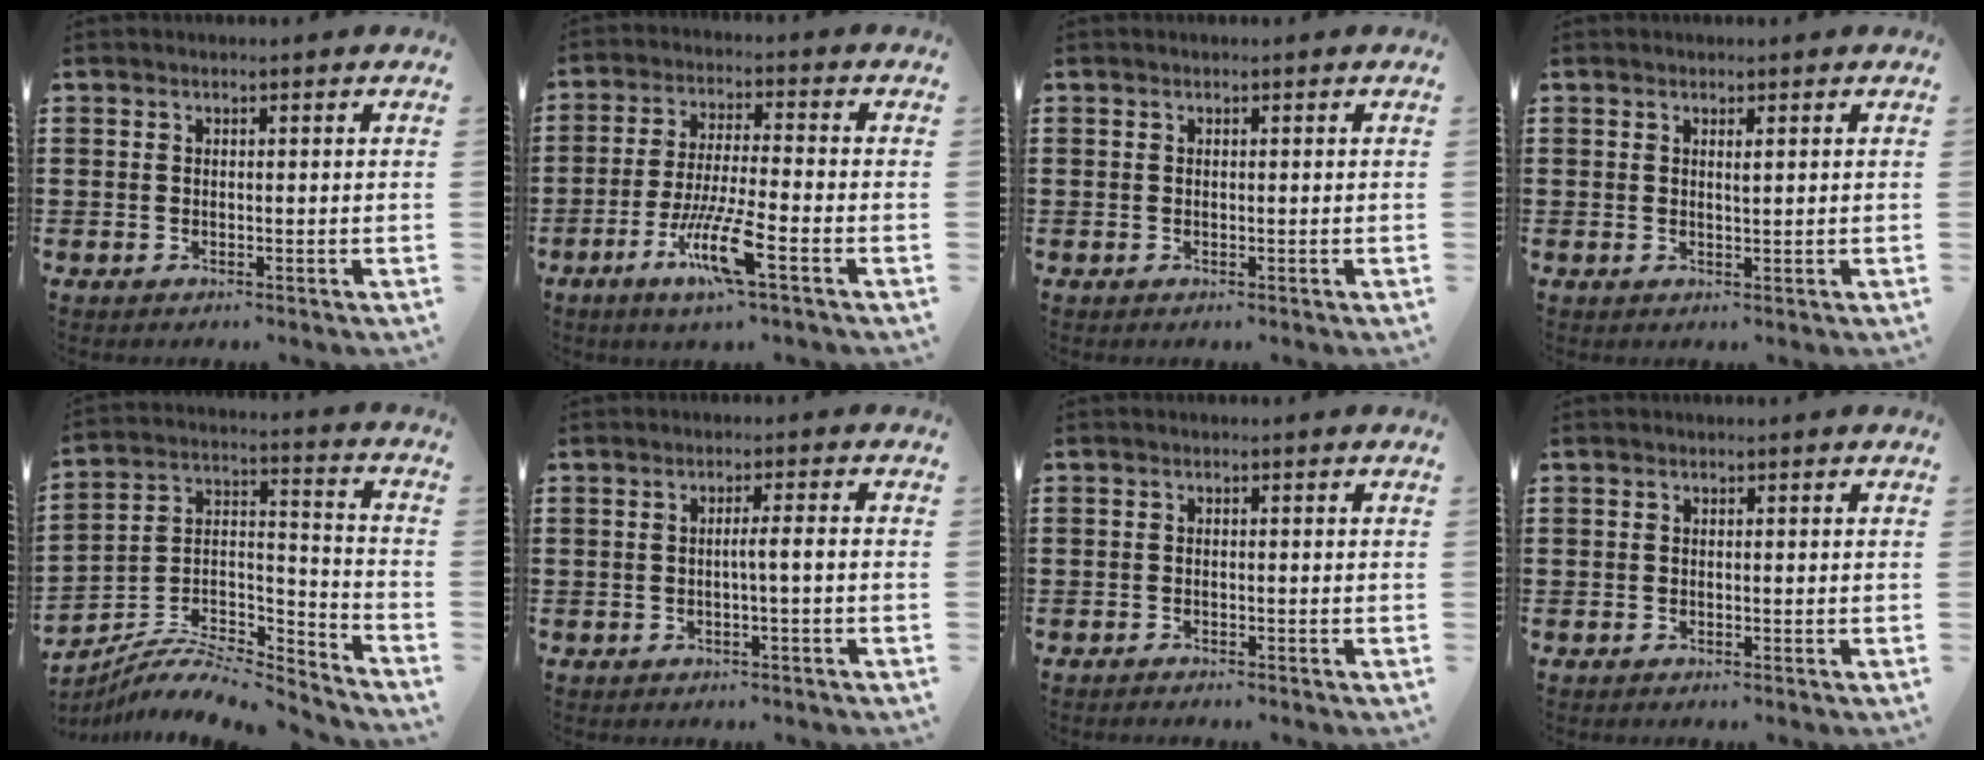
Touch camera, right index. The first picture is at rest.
{"total": 9.6, "force": [-4.8, 1.2, 8.2], "torque": [-0.169, -0.008, -0.092]}
{"total": 0.0}
{"total": 0.8, "force": [0.5, 0.1, 0.7], "torque": [-0.015, 0.000, 0.009]}
{"total": 7.2, "force": [-6.1, 2.8, 2.7], "torque": [-0.051, 0.004, -0.120]}
{"total": 2.2, "force": [-0.6, -0.3, 2.2], "torque": [-0.038, -0.004, -0.014]}
{"total": 0.8, "force": [-0.8, 0.0, 0.1], "torque": [-0.003, -0.001, -0.017]}
{"total": 0.0}